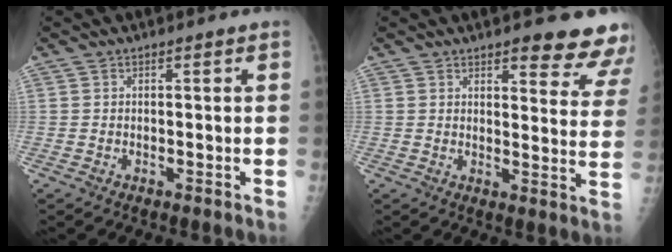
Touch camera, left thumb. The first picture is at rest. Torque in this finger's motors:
{"motor_torque": [0.17, 0.22, 0.00, -0.21, 0.07]}